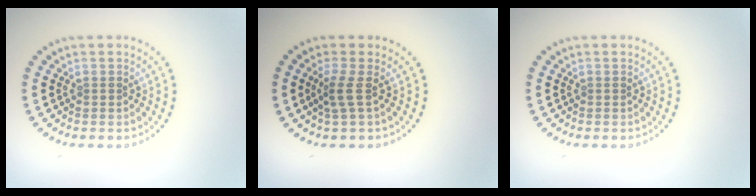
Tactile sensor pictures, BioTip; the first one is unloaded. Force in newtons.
{"total": 1.8, "press": 1.2, "slide": 1.3}
{"total": 0.0}